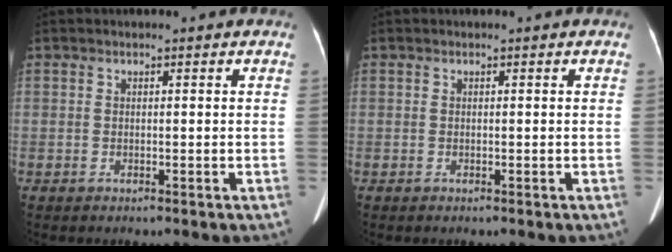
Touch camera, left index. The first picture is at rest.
{"total": 0.0}